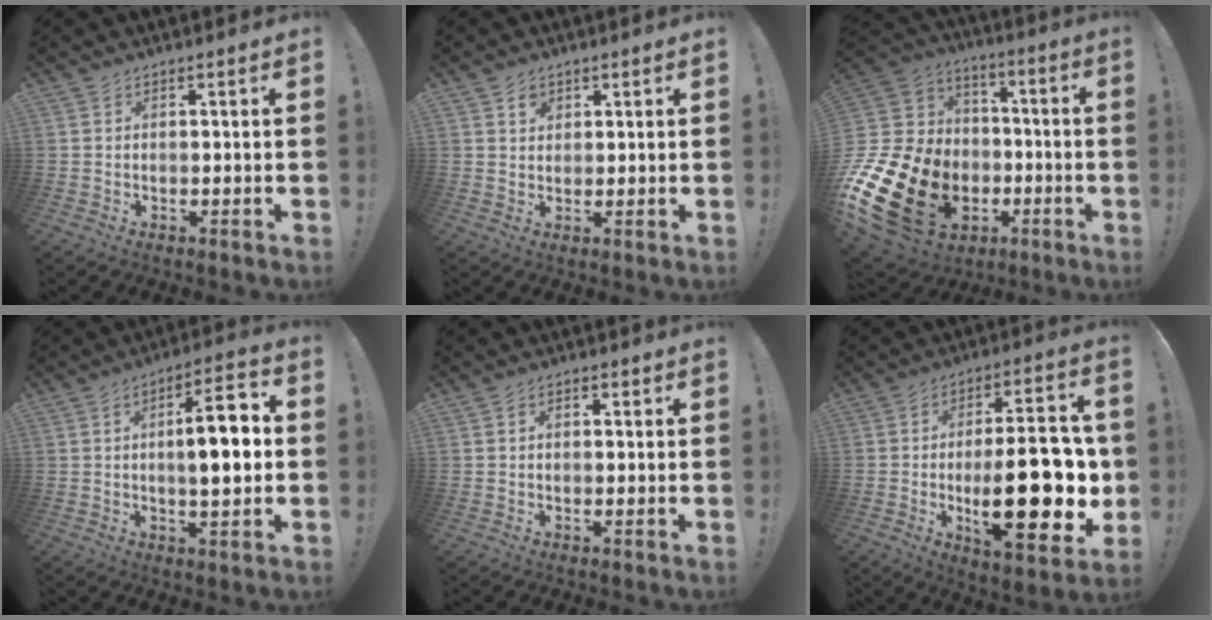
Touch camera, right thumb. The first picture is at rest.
{"total": 2.6, "force": [1.5, 2.0, 0.6], "torque": [0.001, -0.008, 0.025]}
{"total": 26.6, "force": [-7.7, 20.0, 15.7], "torque": [-0.312, 0.035, -0.075]}
{"total": 11.3, "force": [0.0, 3.4, 10.8], "torque": [-0.151, 0.002, -0.007]}
{"total": 1.4, "force": [-0.2, 1.0, 1.0], "torque": [-0.017, 0.005, -0.004]}
{"total": 26.2, "force": [-3.0, 10.4, 23.9], "torque": [-0.347, -0.001, -0.039]}